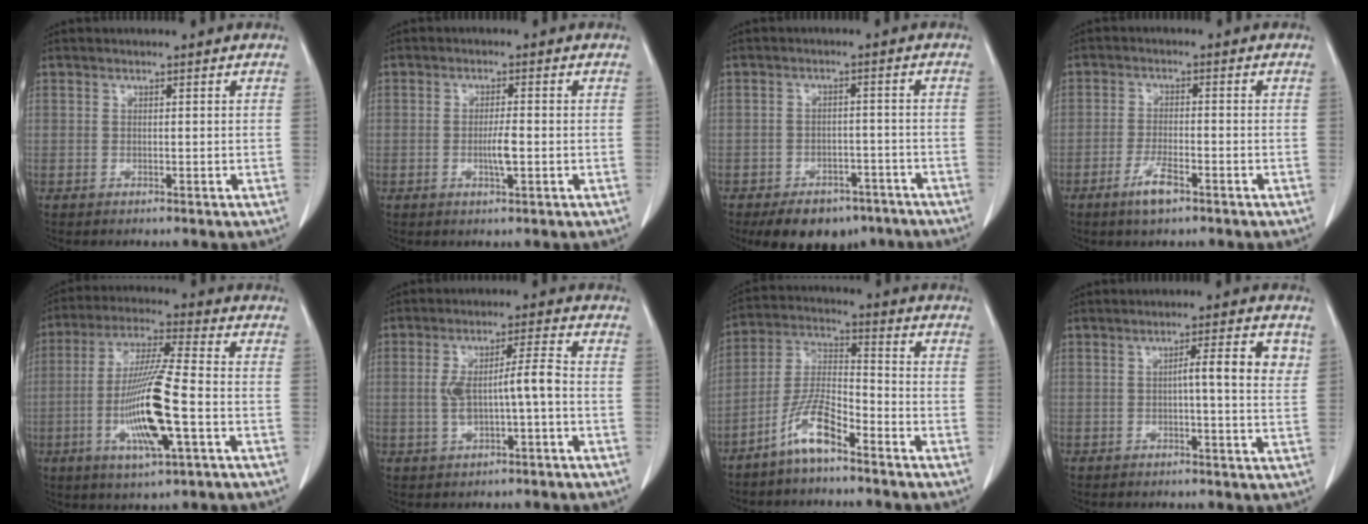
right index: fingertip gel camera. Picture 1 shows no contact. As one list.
[{"total": 3.1, "force": [-0.7, 0.3, 3.0], "torque": [-0.060, -0.003, -0.013]}, {"total": 10.3, "force": [-7.5, 5.6, 4.2], "torque": [-0.053, 0.011, -0.107]}, {"total": 4.5, "force": [-2.8, 0.9, 3.4], "torque": [-0.068, -0.002, -0.048]}, {"total": 14.0, "force": [-3.6, 0.8, 13.5], "torque": [-0.269, -0.013, -0.069]}, {"total": 6.7, "force": [-0.8, 0.6, 6.6], "torque": [-0.127, 0.017, -0.012]}, {"total": 8.5, "force": [-5.7, 1.7, 6.1], "torque": [-0.134, -0.002, -0.117]}, {"total": 5.7, "force": [1.2, 0.5, 5.5], "torque": [-0.079, 0.008, 0.011]}]